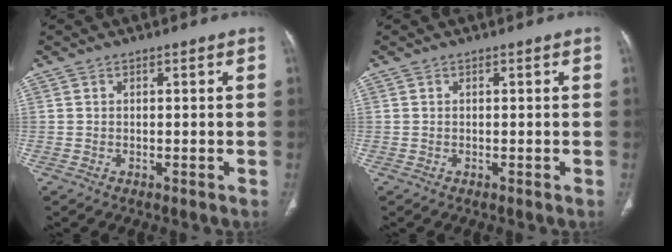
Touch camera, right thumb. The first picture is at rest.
{"total": 0.0}